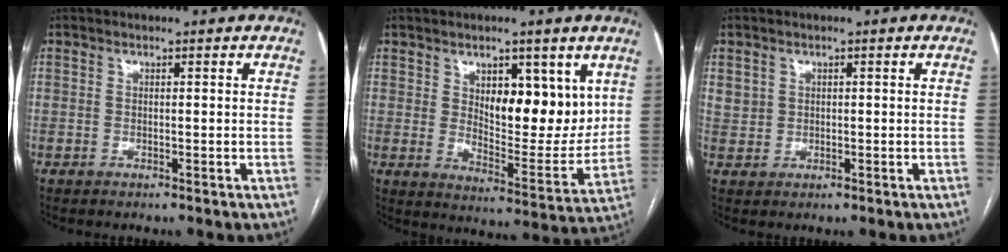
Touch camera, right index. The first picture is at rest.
{"total": 11.8, "force": [4.7, 5.1, 9.6], "torque": [-0.131, -0.009, 0.083]}
{"total": 2.3, "force": [0.9, 2.1, 0.4], "torque": [-0.003, 0.006, 0.020]}